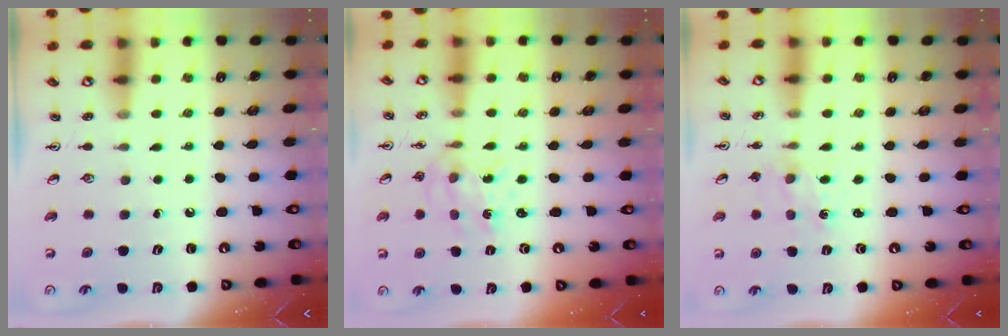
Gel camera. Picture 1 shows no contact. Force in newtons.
{"total": 1.9, "press": 1.8, "slide": 0.8}
{"total": 1.9, "press": 1.9, "slide": 0.3}